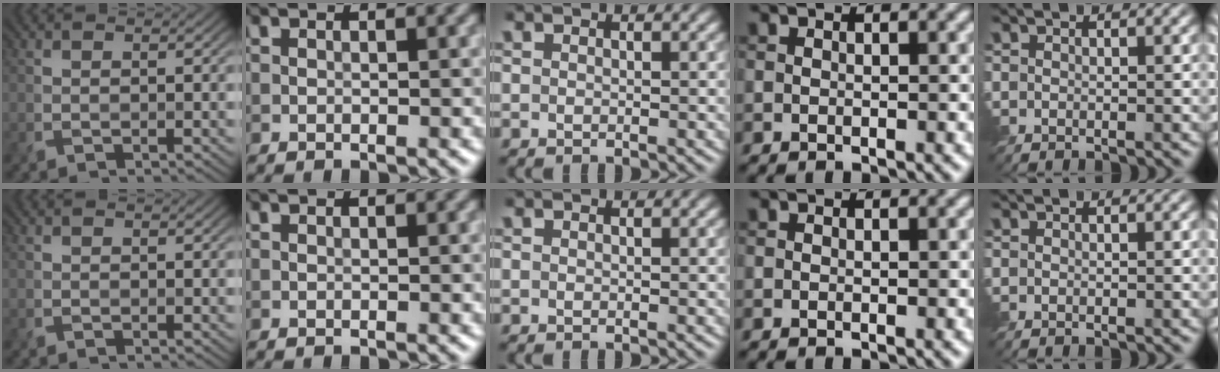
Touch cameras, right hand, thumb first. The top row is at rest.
{}